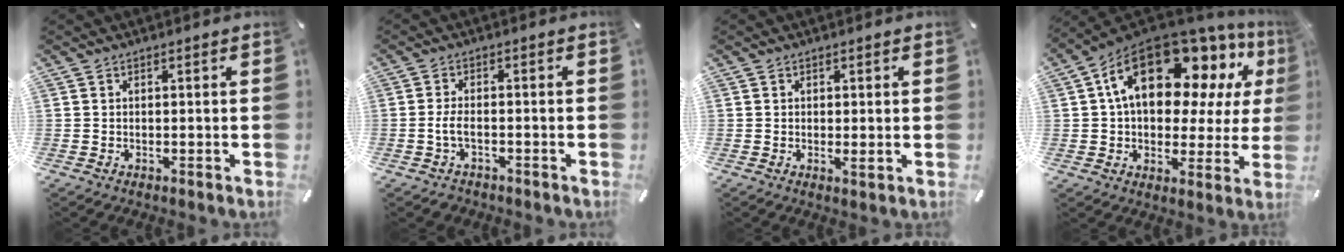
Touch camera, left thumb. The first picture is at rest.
{"total": 3.6, "force": [-1.3, 2.0, 2.8], "torque": [-0.062, 0.005, -0.027]}
{"total": 1.2, "force": [0.2, 0.7, 0.9], "torque": [-0.010, -0.003, 0.002]}
{"total": 21.1, "force": [9.1, 12.2, 14.6], "torque": [-0.249, -0.052, 0.152]}